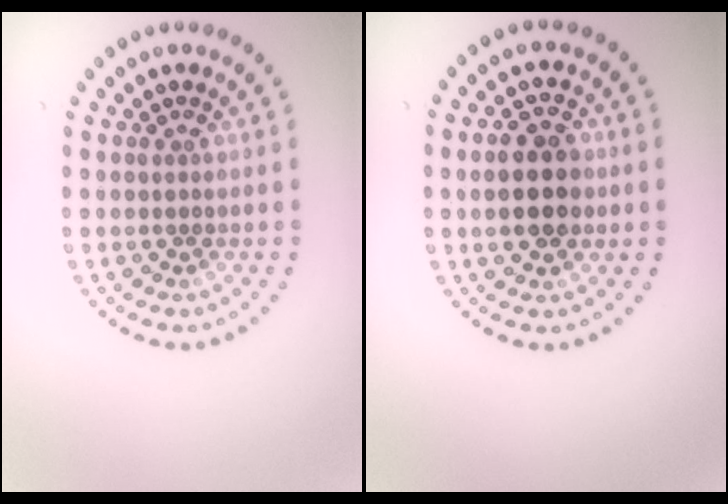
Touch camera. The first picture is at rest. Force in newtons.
{"total": 4.7, "press": 4.6, "slide": 0.3}